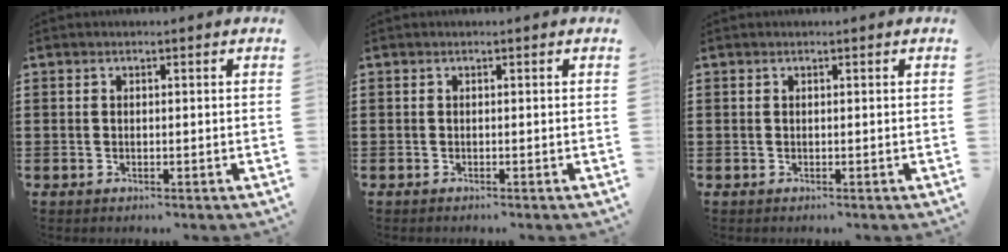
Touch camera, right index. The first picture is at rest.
{"total": 0.0}
{"total": 0.0}